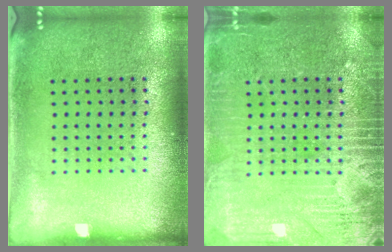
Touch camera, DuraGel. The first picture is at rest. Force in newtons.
{"total": 4.7, "press": 4.6, "slide": 0.6}